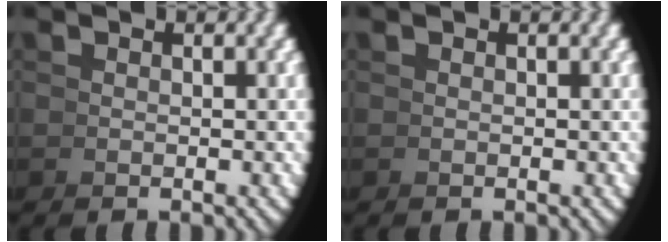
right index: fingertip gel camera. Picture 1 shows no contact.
{"total": 0.0}